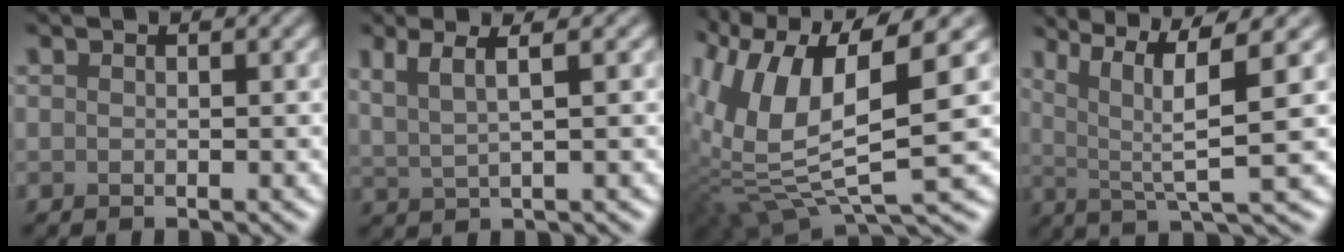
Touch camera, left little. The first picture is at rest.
{"total": 3.2, "force": [1.5, 0.7, 2.8], "torque": [-0.053, 0.000, 0.030]}
{"total": 12.3, "force": [2.5, 5.3, 10.8], "torque": [-0.241, -0.012, 0.051]}
{"total": 7.4, "force": [2.8, 1.2, 6.8], "torque": [-0.106, 0.009, 0.050]}